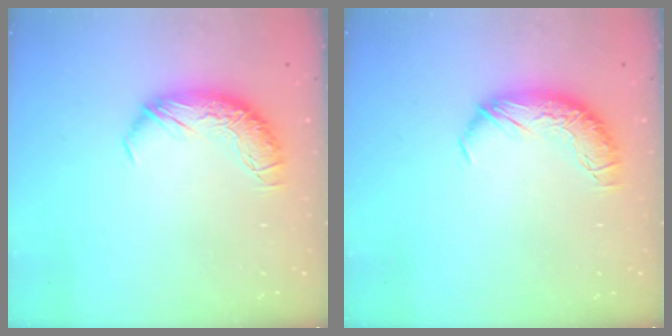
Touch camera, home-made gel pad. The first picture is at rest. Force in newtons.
{"total": 0.0}